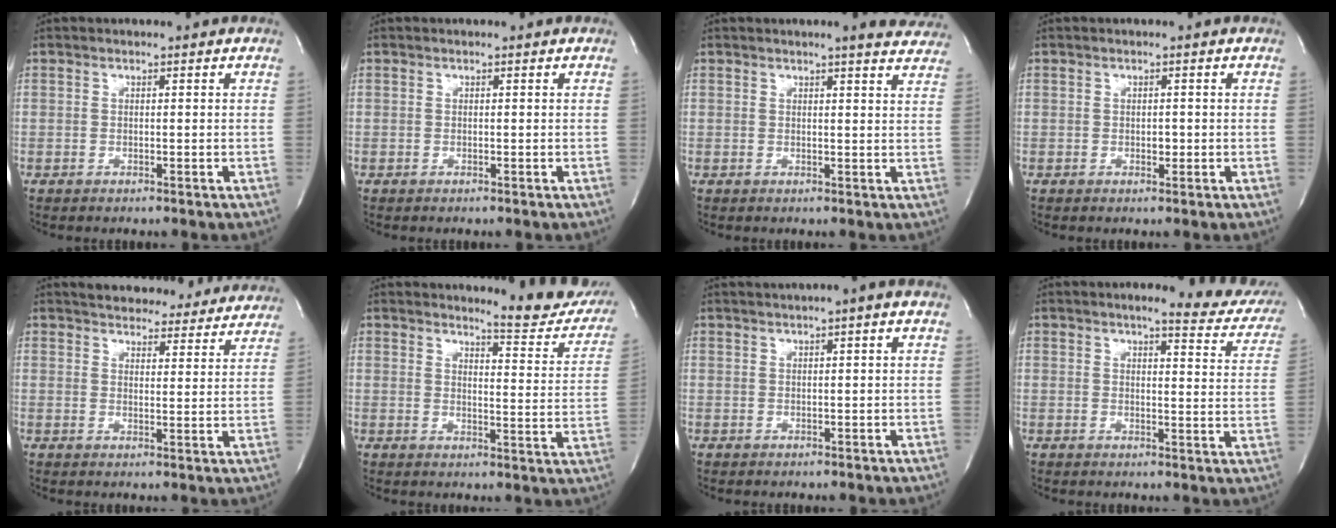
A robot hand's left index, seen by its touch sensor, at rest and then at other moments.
{"total": 0.0}
{"total": 8.3, "force": [7.7, 0.7, 3.1], "torque": [-0.027, -0.015, 0.063]}
{"total": 1.0, "force": [-0.2, 0.6, 0.7], "torque": [-0.009, 0.001, -0.001]}
{"total": 17.7, "force": [16.6, 4.6, 4.4], "torque": [-0.050, 0.004, 0.198]}
{"total": 11.5, "force": [10.9, 1.7, 3.3], "torque": [-0.024, -0.055, 0.110]}
{"total": 2.7, "force": [1.5, -0.2, 2.3], "torque": [-0.042, 0.012, 0.027]}
{"total": 11.1, "force": [9.9, 2.2, 4.5], "torque": [-0.030, -0.023, 0.089]}